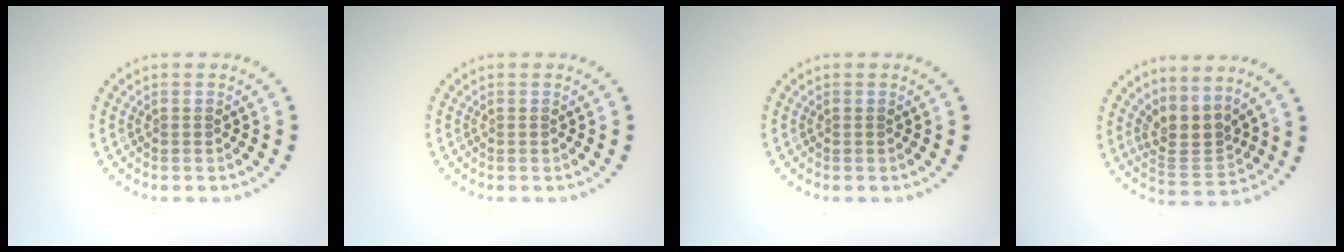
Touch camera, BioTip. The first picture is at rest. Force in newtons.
{"total": 0.0}
{"total": 0.0}
{"total": 3.1, "press": 2.3, "slide": 2.1}